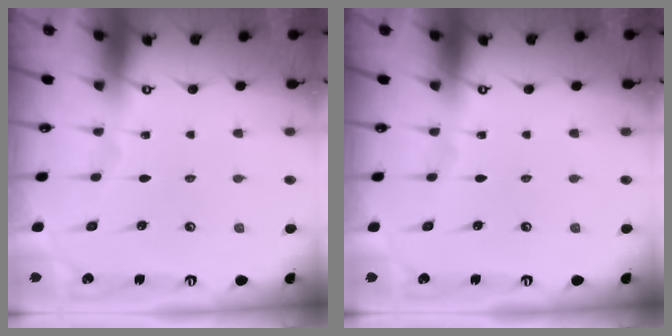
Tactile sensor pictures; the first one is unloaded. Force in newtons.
{"total": 0.0}